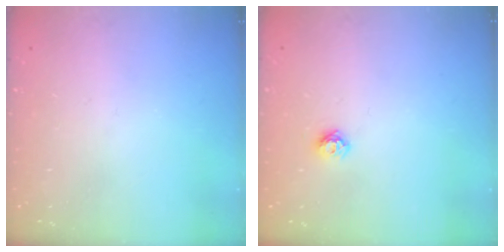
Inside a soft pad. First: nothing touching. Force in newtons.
{"total": 5.8, "press": 5.8, "slide": 0.7}